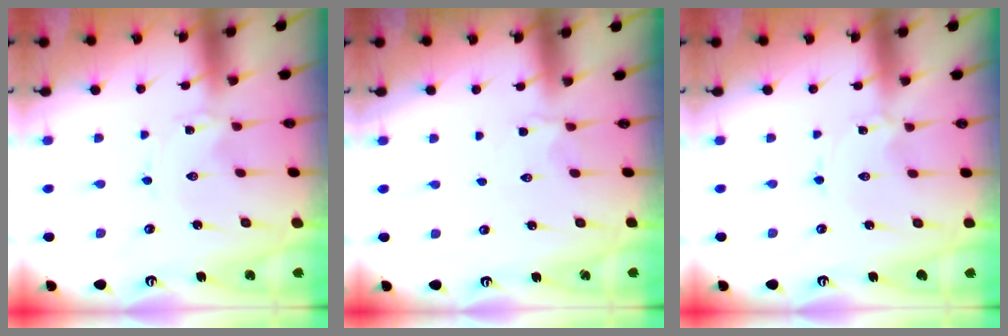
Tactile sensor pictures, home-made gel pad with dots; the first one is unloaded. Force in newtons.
{"total": 2.3, "press": 2.0, "slide": 1.2}
{"total": 0.0}